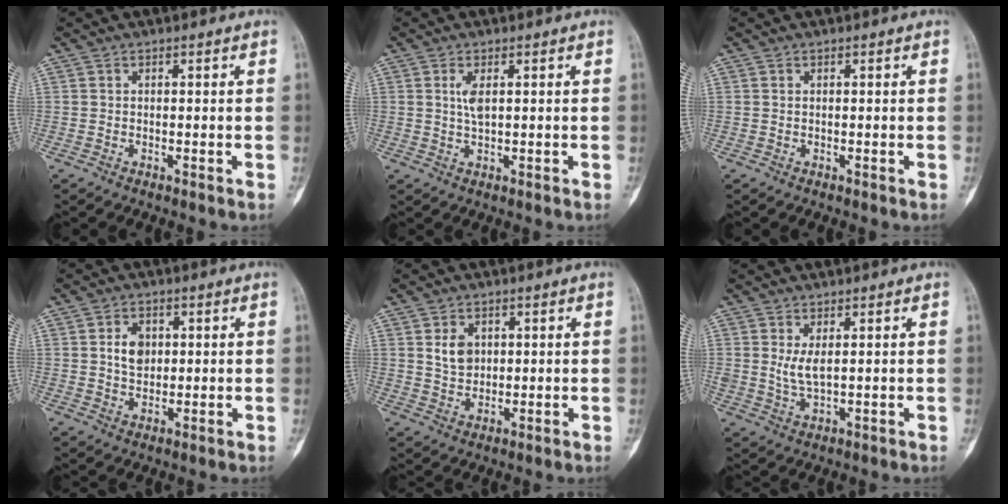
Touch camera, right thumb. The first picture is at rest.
{"total": 2.6, "force": [0.7, 0.8, 2.4], "torque": [-0.050, -0.003, 0.016]}
{"total": 0.0}
{"total": 5.0, "force": [1.0, 3.6, 3.2], "torque": [-0.041, -0.005, 0.018]}
{"total": 4.6, "force": [1.4, 3.4, 2.7], "torque": [-0.031, -0.010, 0.028]}
{"total": 3.7, "force": [1.0, 1.5, 3.2], "torque": [-0.063, -0.013, 0.029]}